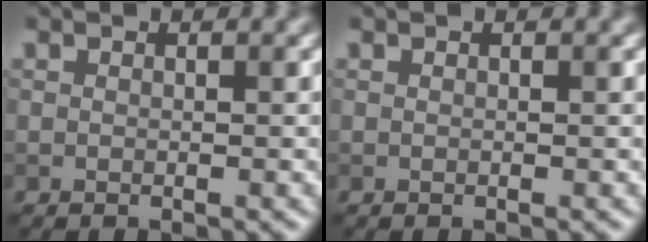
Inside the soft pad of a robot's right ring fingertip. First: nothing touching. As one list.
[{"total": 0.0}]